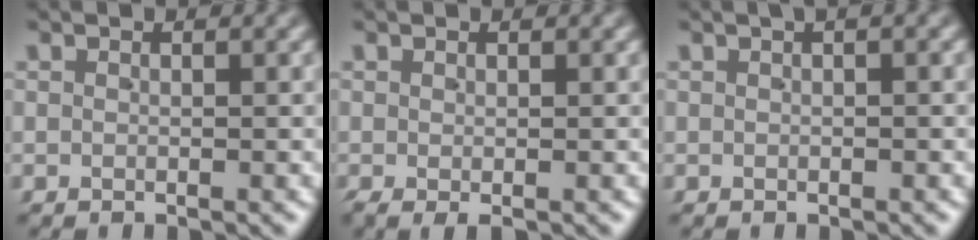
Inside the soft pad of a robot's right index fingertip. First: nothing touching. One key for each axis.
{"total": 1.2, "fx": -0.7, "fy": 0.2, "fz": 0.9, "tx": -0.015, "ty": -0.008, "tz": -0.005}
{"total": 1.0, "fx": 0.3, "fy": 0.3, "fz": 0.8, "tx": -0.009, "ty": 0.012, "tz": 0.001}